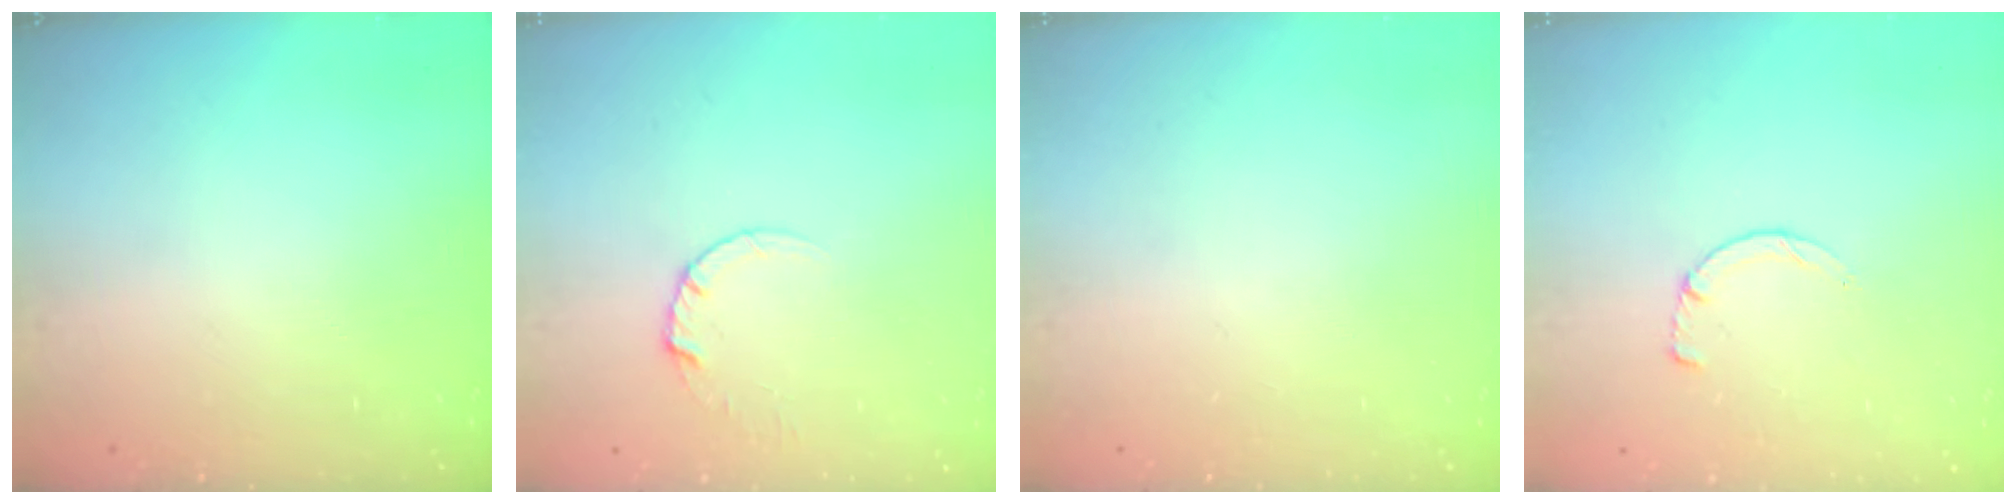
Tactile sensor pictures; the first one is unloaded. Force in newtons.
{"total": 2.7, "press": 2.7, "slide": 0.2}
{"total": 0.0}
{"total": 2.5, "press": 2.5, "slide": 0.3}